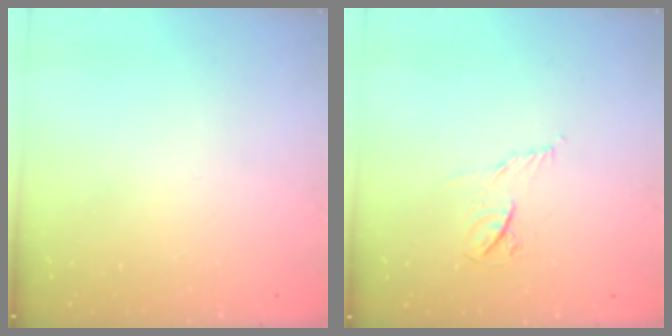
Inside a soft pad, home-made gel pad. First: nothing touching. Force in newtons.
{"total": 4.4, "press": 4.3, "slide": 0.6}